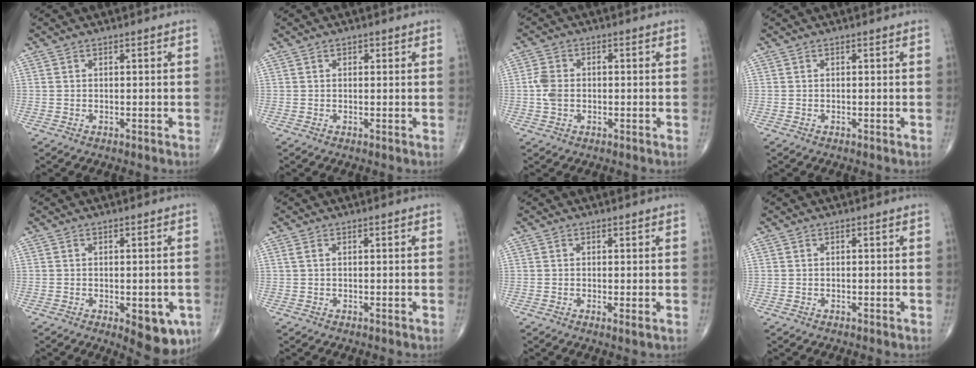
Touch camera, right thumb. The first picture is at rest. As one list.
[{"total": 0.8, "force": [0.4, 0.6, 0.3], "torque": [0.001, -0.001, 0.005]}, {"total": 4.2, "force": [-0.5, 3.0, 2.9], "torque": [-0.062, 0.012, -0.013]}, {"total": 0.0}, {"total": 8.2, "force": [-2.9, 3.6, 6.8], "torque": [-0.061, -0.008, -0.028]}, {"total": 0.8, "force": [0.3, 0.4, 0.7], "torque": [-0.021, 0.010, 0.008]}, {"total": 1.0, "force": [0.0, 0.2, 1.0], "torque": [-0.022, -0.006, -0.002]}, {"total": 0.0}]